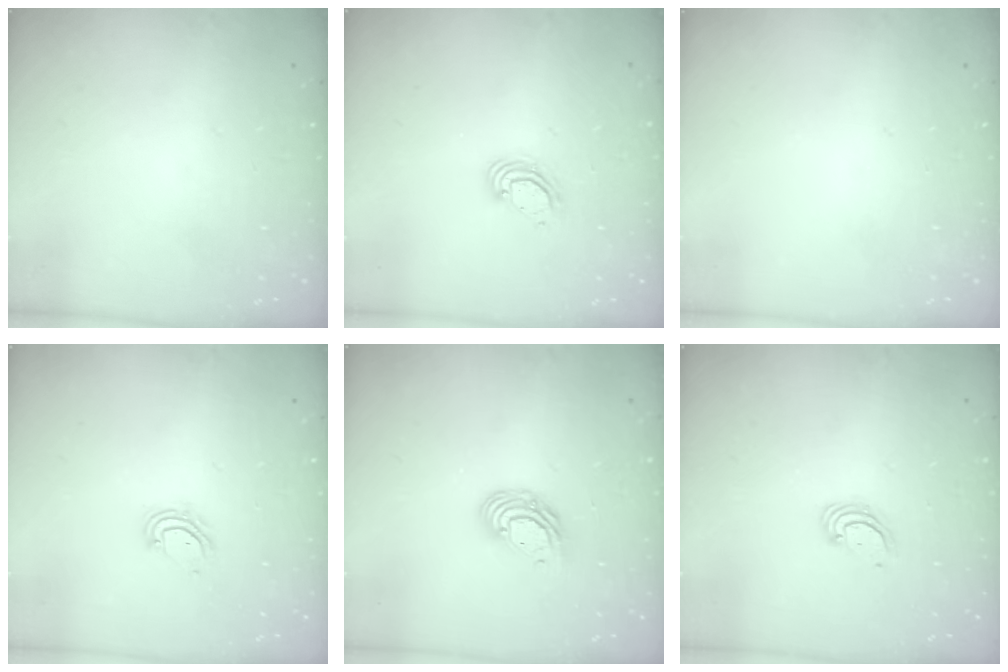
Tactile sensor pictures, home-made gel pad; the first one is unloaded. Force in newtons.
{"total": 4.8, "press": 4.8, "slide": 0.3}
{"total": 0.0}
{"total": 4.6, "press": 4.6, "slide": 0.3}
{"total": 8.7, "press": 8.6, "slide": 1.3}
{"total": 2.4, "press": 2.4, "slide": 0.2}